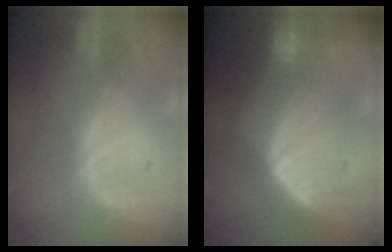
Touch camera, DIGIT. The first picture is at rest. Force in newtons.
{"total": 7.5, "press": 7.5, "slide": 0.4}